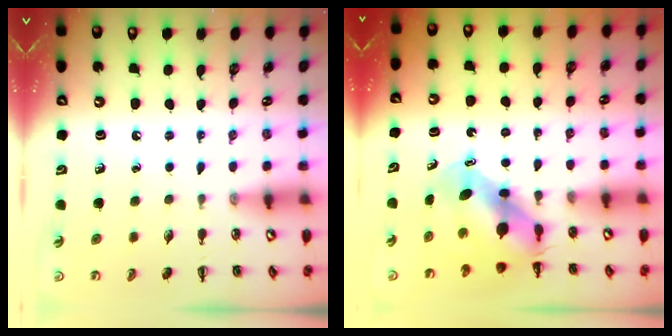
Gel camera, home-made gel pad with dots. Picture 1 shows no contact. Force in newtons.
{"total": 6.8, "press": 6.6, "slide": 1.5}